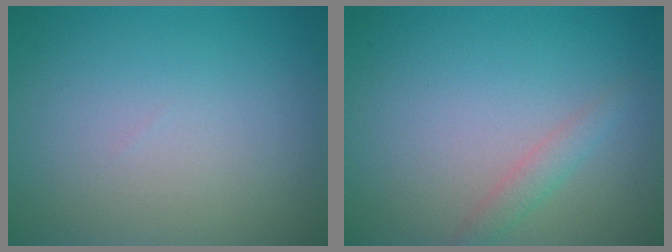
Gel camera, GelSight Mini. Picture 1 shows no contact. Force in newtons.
{"total": 1.4, "press": 1.4, "slide": 0.0}